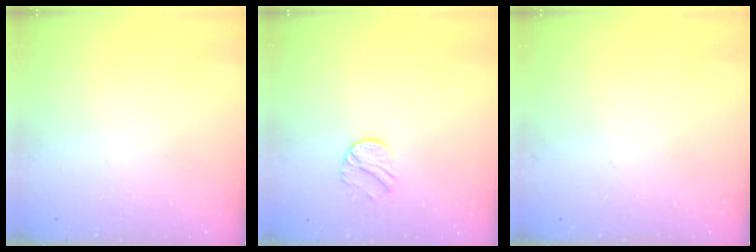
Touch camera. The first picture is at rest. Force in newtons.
{"total": 8.4, "press": 8.4, "slide": 0.6}
{"total": 0.0}